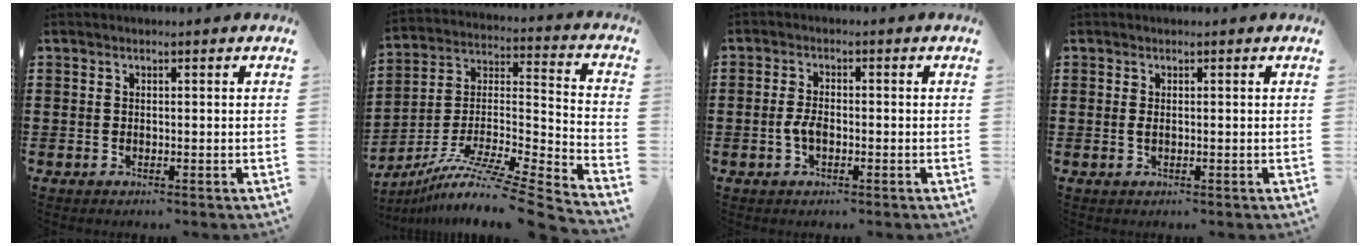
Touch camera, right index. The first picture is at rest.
{"total": 10.0, "force": [-7.8, 0.1, 6.3], "torque": [-0.106, 0.000, -0.151]}
{"total": 2.7, "force": [-0.8, 1.3, 2.3], "torque": [-0.060, -0.003, -0.018]}
{"total": 0.7, "force": [0.0, 0.1, 0.7], "torque": [-0.015, -0.001, 0.001]}